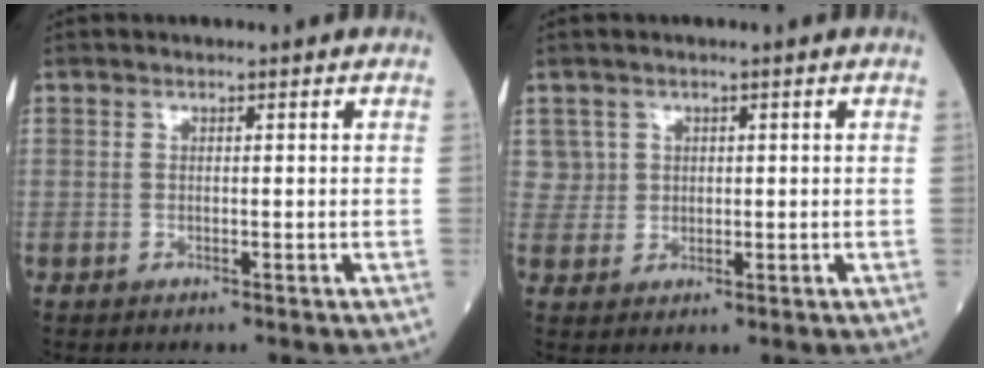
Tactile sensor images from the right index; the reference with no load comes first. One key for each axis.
{"total": 3.1, "fx": 1.3, "fy": 2.8, "fz": -0.2, "tx": 0.020, "ty": 0.004, "tz": 0.021}